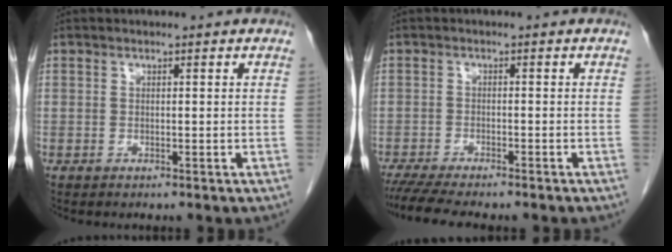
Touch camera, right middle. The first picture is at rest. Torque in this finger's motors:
{"motor_torque": [0.78, -0.55, 0.18, 0.08]}